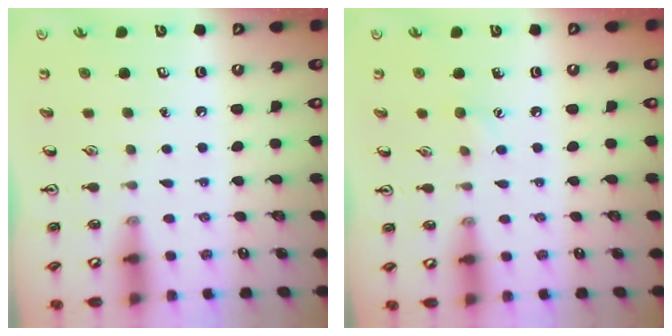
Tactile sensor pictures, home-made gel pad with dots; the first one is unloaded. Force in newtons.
{"total": 4.0, "press": 3.8, "slide": 1.3}